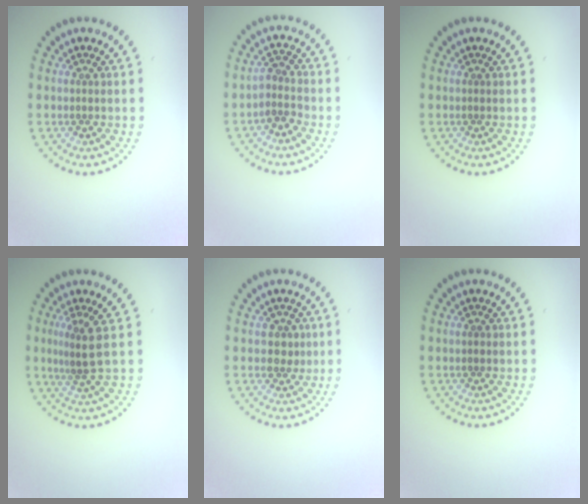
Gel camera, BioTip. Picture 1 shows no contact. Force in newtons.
{"total": 1.9, "press": 1.5, "slide": 1.1}
{"total": 0.0}
{"total": 2.6, "press": 1.8, "slide": 1.9}
{"total": 1.6, "press": 1.4, "slide": 0.7}
{"total": 0.5, "press": 0.5, "slide": 0.1}